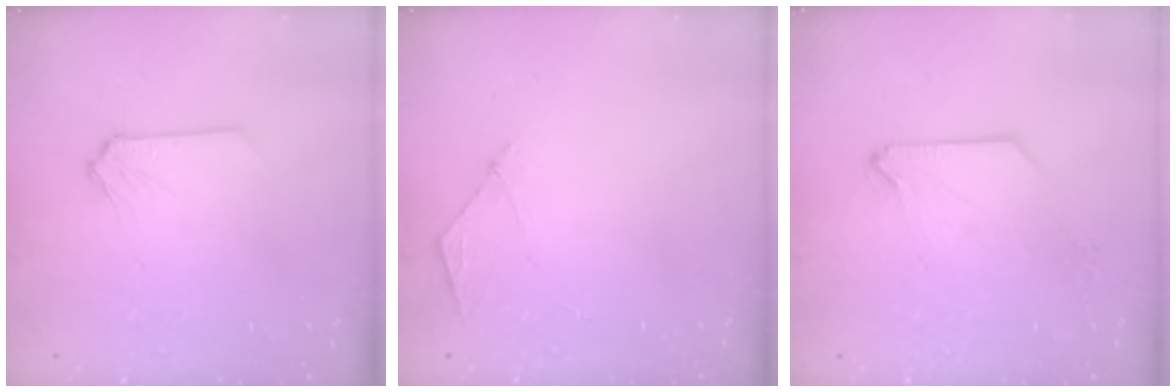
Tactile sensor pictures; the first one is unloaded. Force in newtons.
{"total": 4.8, "press": 4.7, "slide": 0.6}
{"total": 0.0}